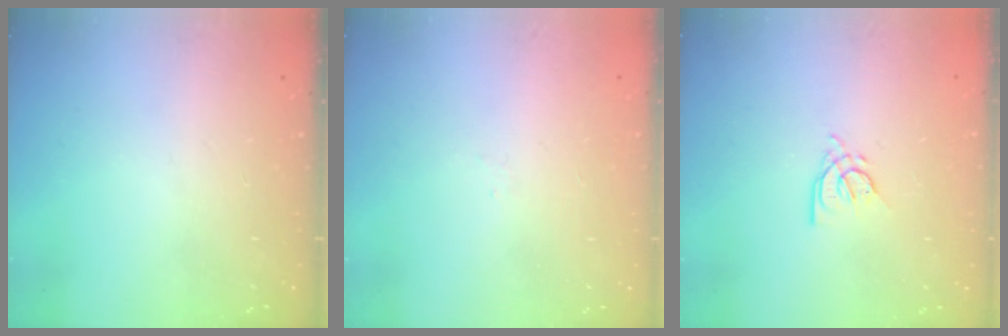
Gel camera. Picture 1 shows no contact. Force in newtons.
{"total": 1.6, "press": 1.5, "slide": 0.4}
{"total": 4.5, "press": 4.5, "slide": 0.7}